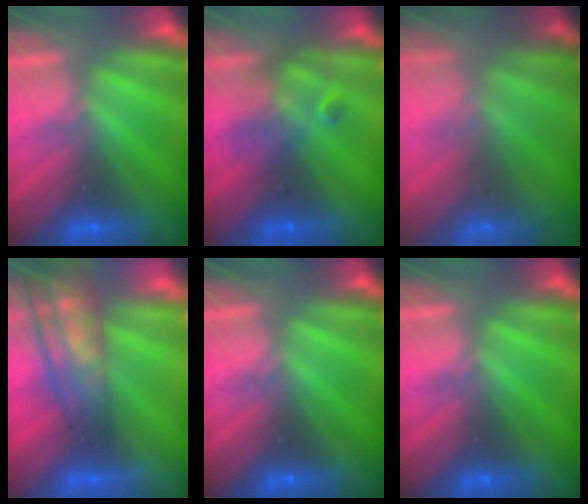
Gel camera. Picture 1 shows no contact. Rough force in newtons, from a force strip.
{"total": 2.6}
{"total": 5.8}
{"total": 6.7}
{"total": 0.0}
{"total": 0.0}